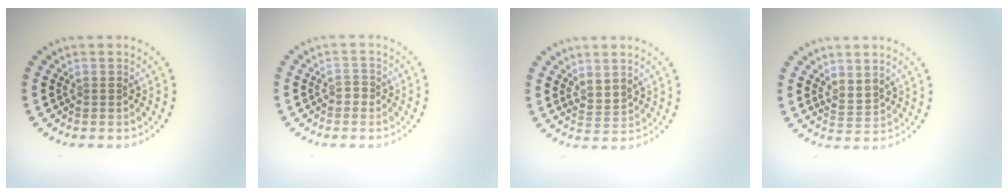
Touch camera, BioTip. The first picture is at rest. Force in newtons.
{"total": 1.0, "press": 0.9, "slide": 0.4}
{"total": 1.8, "press": 1.4, "slide": 1.2}
{"total": 1.8, "press": 1.4, "slide": 1.1}